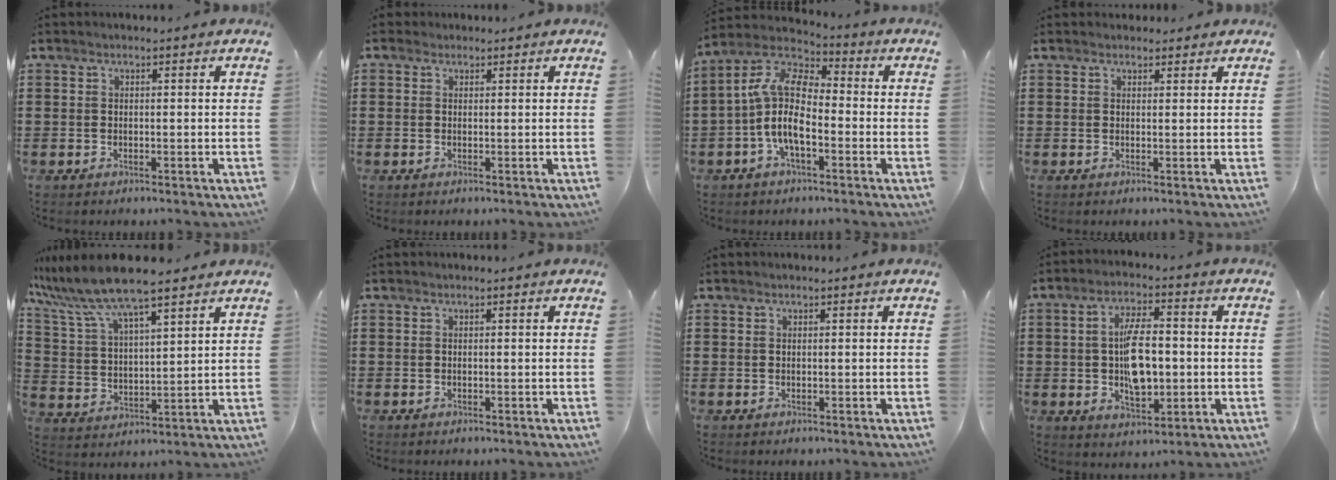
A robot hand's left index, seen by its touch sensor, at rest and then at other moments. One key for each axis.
{"total": 0.8, "fx": 0.5, "fy": 0.6, "fz": 0.2, "tx": -0.007, "ty": 0.005, "tz": 0.009}
{"total": 10.1, "fx": -2.9, "fy": 4.3, "fz": 8.7, "tx": -0.217, "ty": -0.017, "tz": -0.070}
{"total": 1.5, "fx": 1.2, "fy": 0.8, "fz": 0.2, "tx": 0.001, "ty": 0.003, "tz": 0.022}
{"total": 9.0, "fx": 7.8, "fy": 0.8, "fz": 4.6, "tx": -0.118, "ty": -0.031, "tz": 0.135}
{"total": 0.0}
{"total": 0.0}
{"total": 8.6, "fx": -0.2, "fy": 4.0, "fz": 7.6, "tx": -0.136, "ty": 0.003, "tz": -0.009}